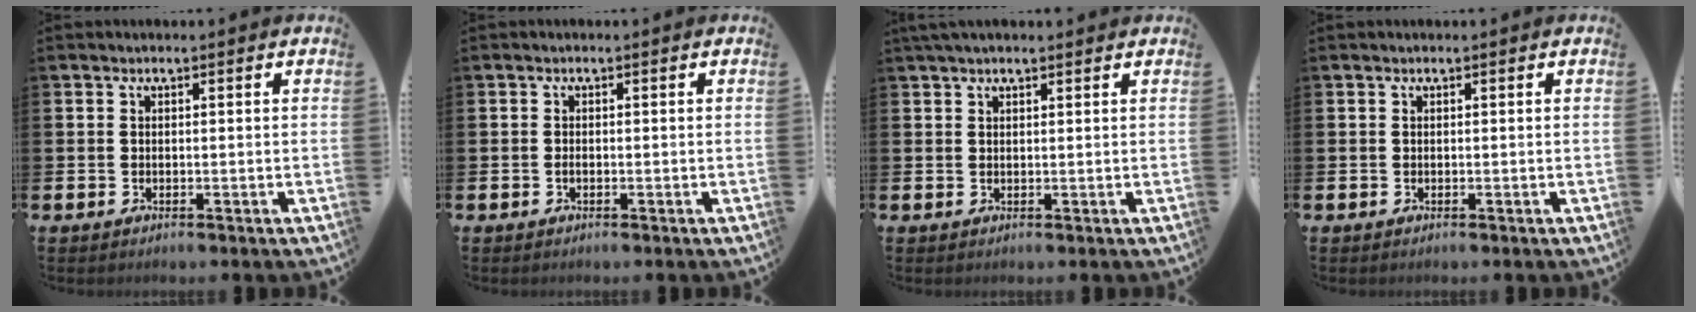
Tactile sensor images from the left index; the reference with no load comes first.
{"total": 0.5, "force": [-0.2, 0.2, 0.4], "torque": [-0.010, 0.000, -0.004]}
{"total": 1.7, "force": [1.4, 0.3, 0.8], "torque": [-0.015, 0.002, 0.025]}
{"total": 0.0}